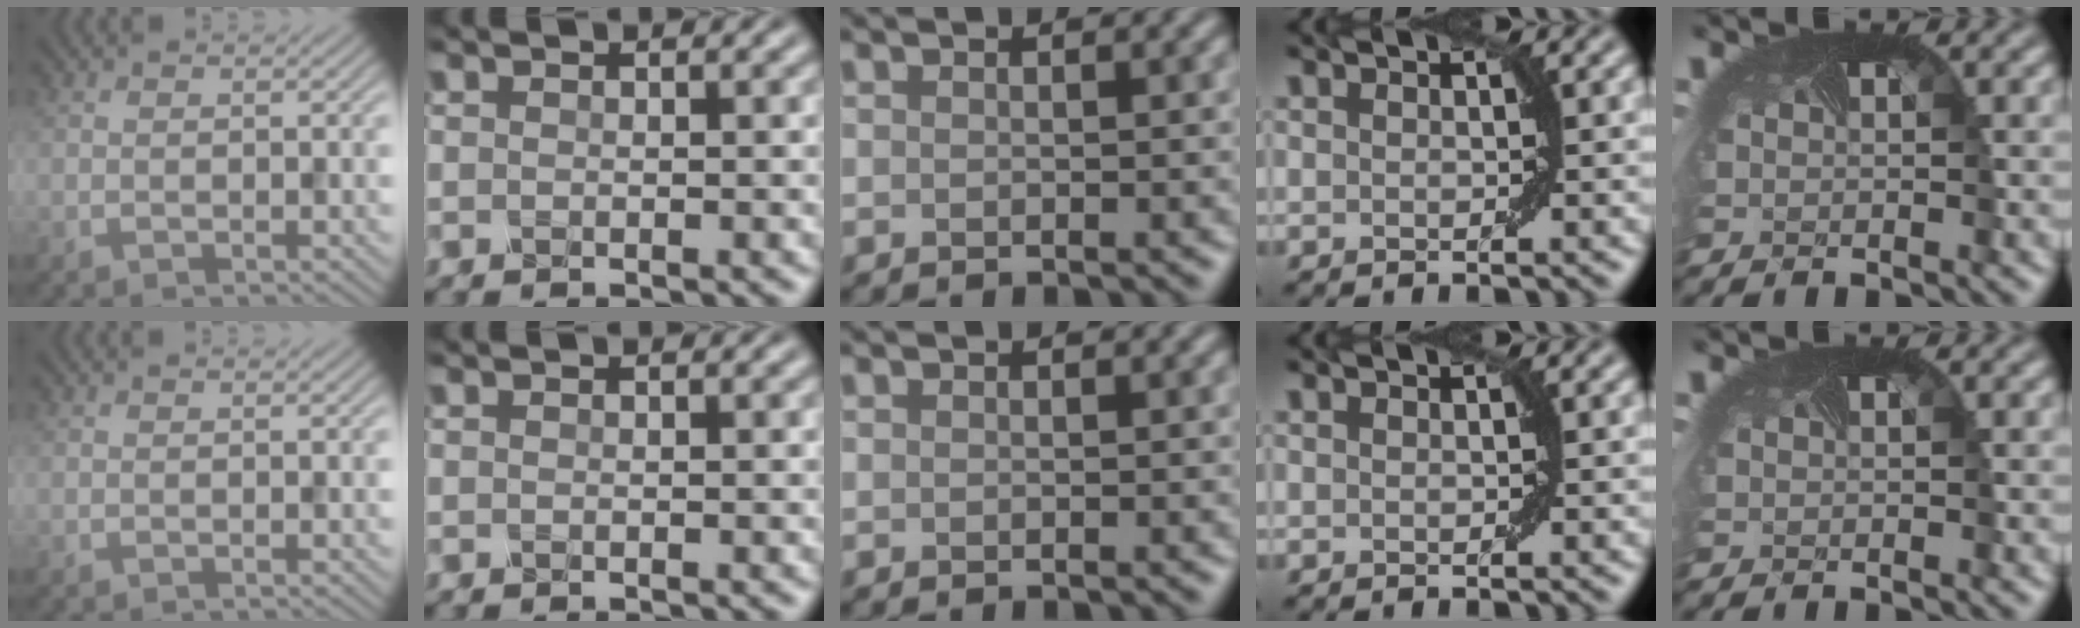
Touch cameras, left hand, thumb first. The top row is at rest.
{}